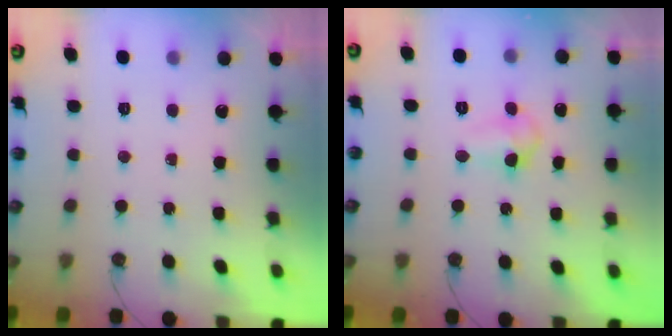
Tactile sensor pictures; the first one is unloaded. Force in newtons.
{"total": 7.1, "press": 6.0, "slide": 3.8}